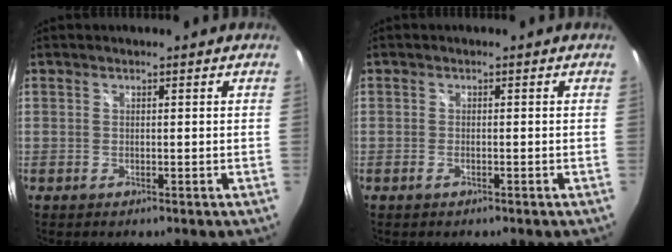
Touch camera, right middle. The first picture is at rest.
{"total": 1.1, "force": [-0.7, 0.4, 0.7], "torque": [-0.017, -0.001, -0.015]}